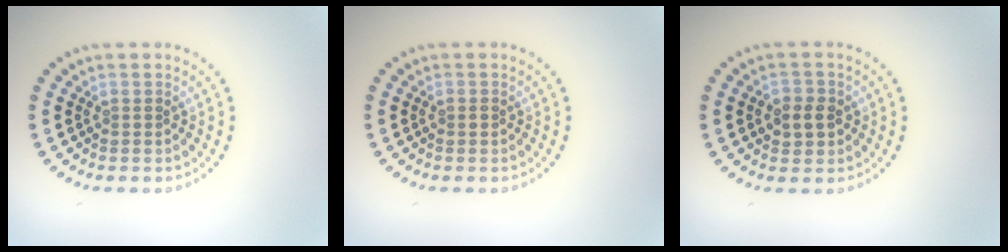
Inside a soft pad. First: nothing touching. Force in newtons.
{"total": 0.8, "press": 0.8, "slide": 0.0}
{"total": 2.4, "press": 2.4, "slide": 0.5}